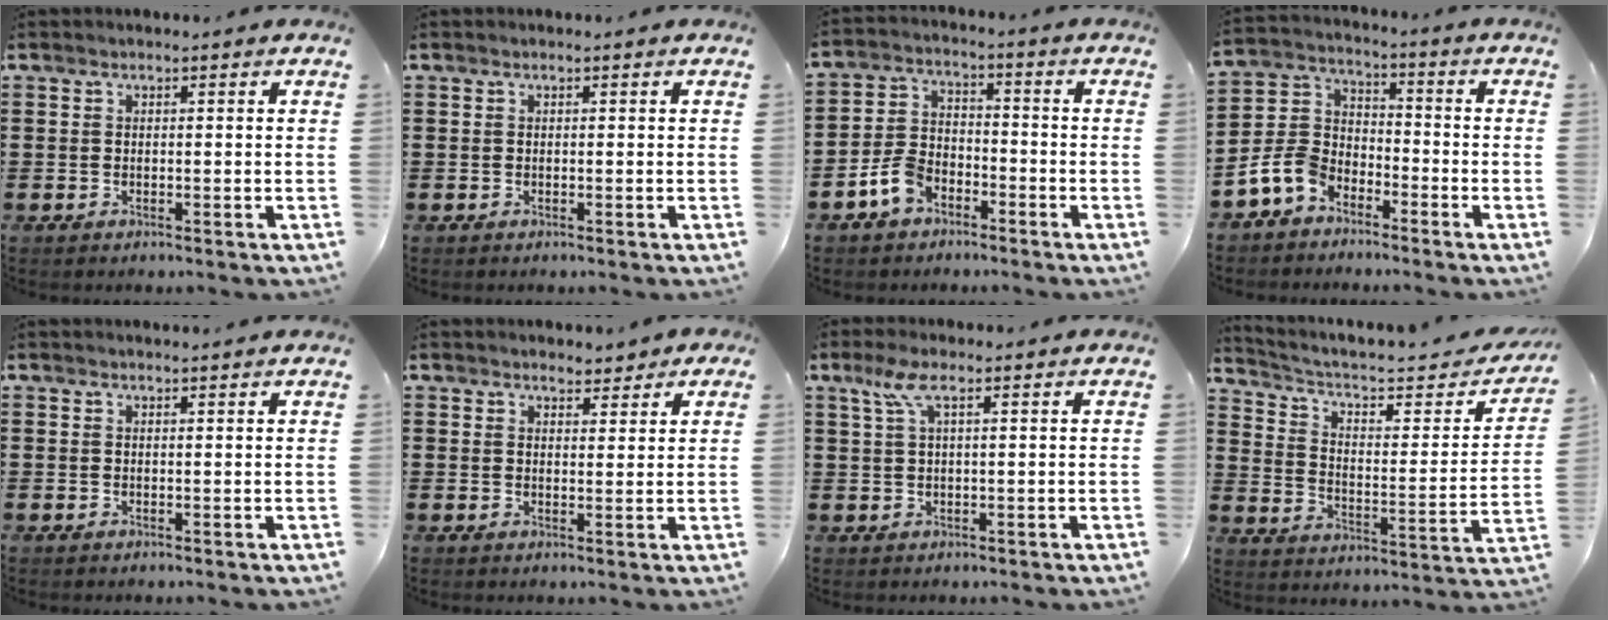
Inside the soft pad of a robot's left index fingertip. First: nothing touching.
{"total": 0.0}
{"total": 5.4, "force": [-3.4, 3.1, 2.7], "torque": [-0.067, 0.011, -0.069]}
{"total": 6.9, "force": [-4.8, 4.2, 2.8], "torque": [-0.094, 0.007, -0.103]}
{"total": 0.7, "force": [0.7, -0.1, 0.1], "torque": [-0.004, -0.002, 0.014]}
{"total": 2.8, "force": [2.5, 1.2, 0.6], "torque": [-0.012, 0.001, 0.045]}
{"total": 3.7, "force": [1.7, 0.8, 3.2], "torque": [-0.070, 0.005, 0.029]}
{"total": 4.7, "force": [3.6, 1.4, 2.6], "torque": [-0.075, -0.030, 0.054]}